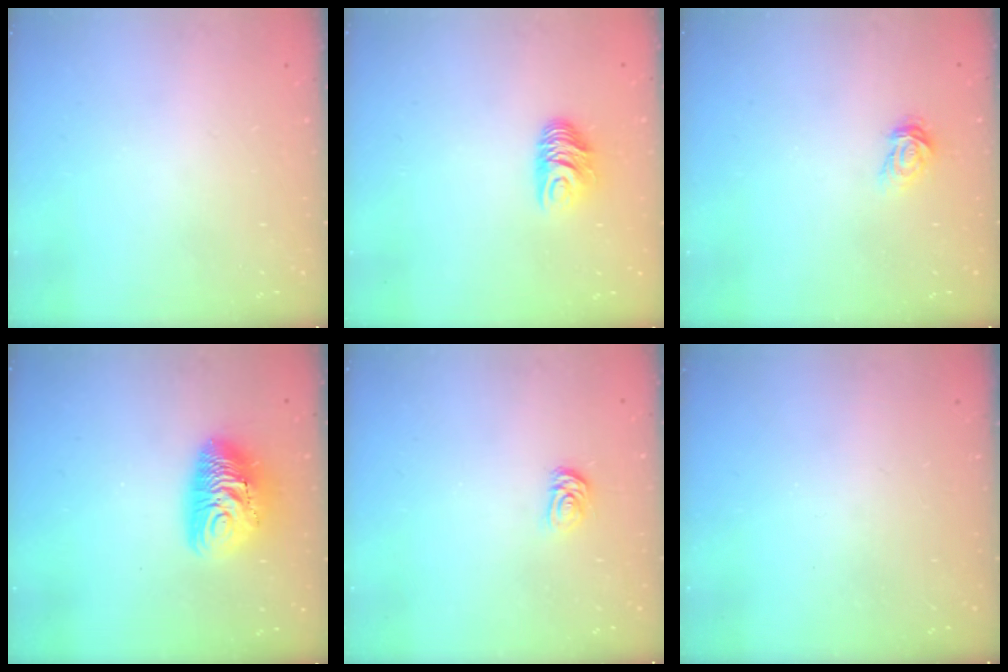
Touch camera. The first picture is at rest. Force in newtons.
{"total": 7.5, "press": 7.5, "slide": 0.7}
{"total": 3.4, "press": 3.4, "slide": 0.2}
{"total": 11.9, "press": 11.9, "slide": 0.9}
{"total": 3.6, "press": 3.6, "slide": 0.5}
{"total": 0.0}